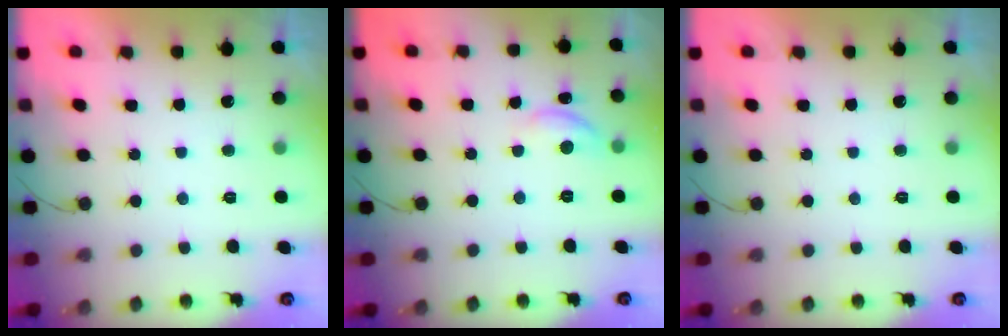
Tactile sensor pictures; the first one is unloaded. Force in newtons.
{"total": 8.2, "press": 8.2, "slide": 0.7}
{"total": 0.0}